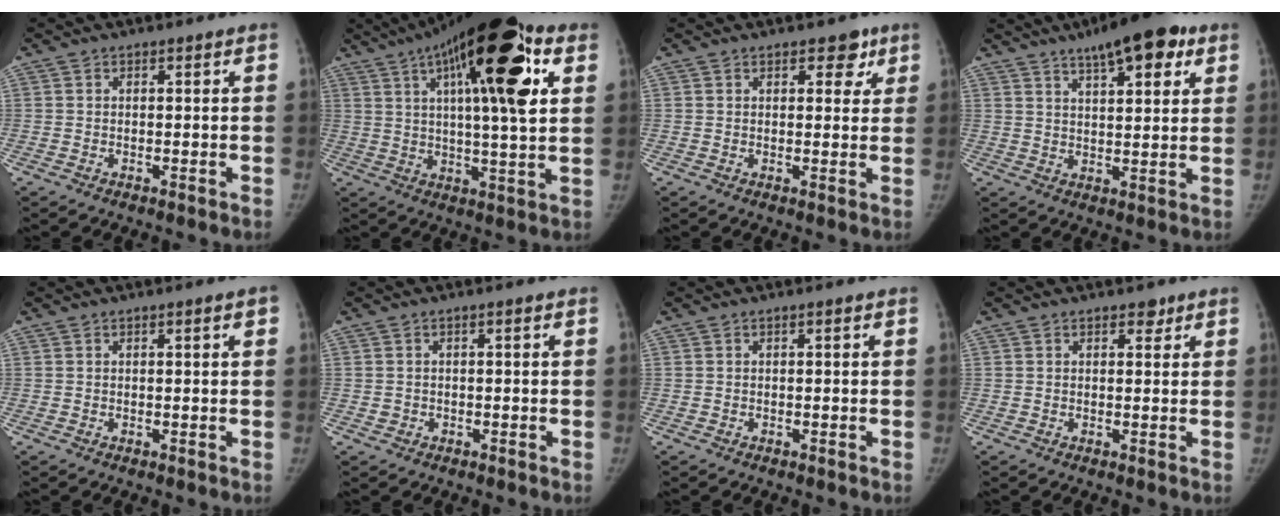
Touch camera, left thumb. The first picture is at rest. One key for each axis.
{"total": 23.2, "fx": 9.1, "fy": 6.5, "fz": 20.4, "tx": -0.302, "ty": 0.002, "tz": 0.131}
{"total": 3.9, "fx": 2.2, "fy": 2.3, "fz": 2.1, "tx": 0.006, "ty": -0.007, "tz": 0.024}
{"total": 12.6, "fx": 7.4, "fy": 4.3, "fz": 9.3, "tx": -0.108, "ty": -0.019, "tz": 0.106}
{"total": 1.5, "fx": 0.6, "fy": 0.1, "fz": 1.3, "tx": -0.021, "ty": 0.001, "tz": 0.008}
{"total": 1.0, "fx": -0.3, "fy": 0.9, "fz": 0.1, "tx": 0.004, "ty": 0.004, "tz": -0.002}
{"total": 0.0}
{"total": 1.5, "fx": 1.1, "fy": 0.9, "fz": 0.5, "tx": 0.007, "ty": -0.006, "tz": 0.011}